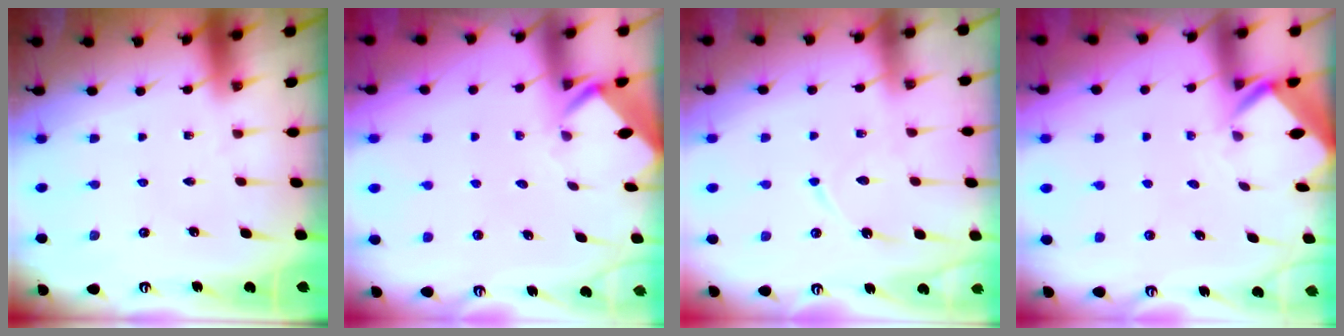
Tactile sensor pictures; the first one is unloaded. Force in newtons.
{"total": 3.5, "press": 3.5, "slide": 0.3}
{"total": 7.7, "press": 7.7, "slide": 0.8}
{"total": 3.0, "press": 3.0, "slide": 0.2}